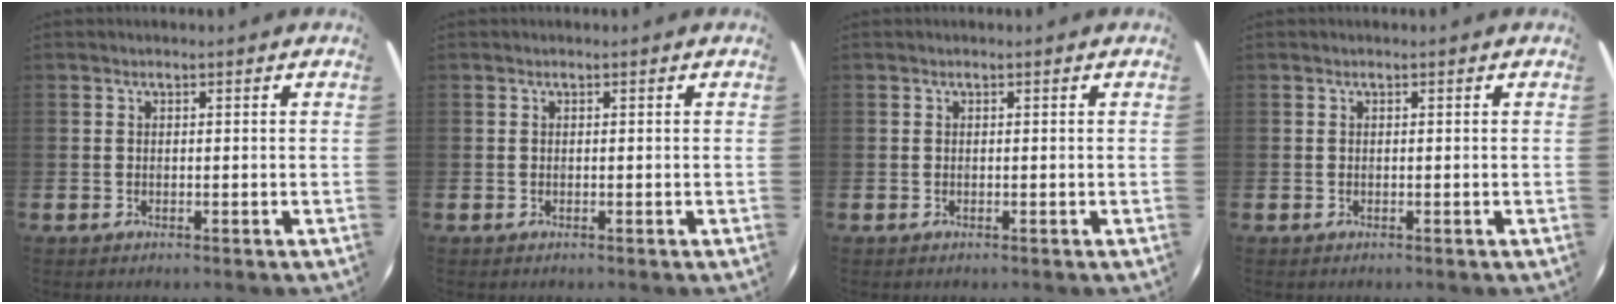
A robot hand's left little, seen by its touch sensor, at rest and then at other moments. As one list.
[{"total": 0.0}, {"total": 0.0}, {"total": 0.0}]